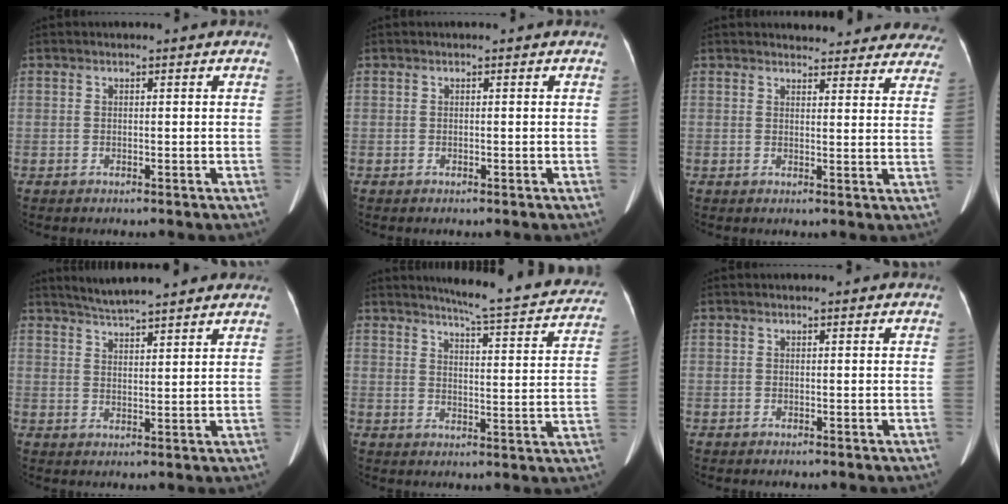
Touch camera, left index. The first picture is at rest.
{"total": 0.0}
{"total": 18.4, "force": [17.3, 4.7, 3.9], "torque": [-0.025, -0.038, 0.177]}
{"total": 10.7, "force": [9.5, 1.1, 4.8], "torque": [-0.072, 0.024, 0.133]}
{"total": 18.9, "force": [17.1, 1.6, 7.8], "torque": [-0.096, -0.049, 0.197]}
{"total": 0.0}